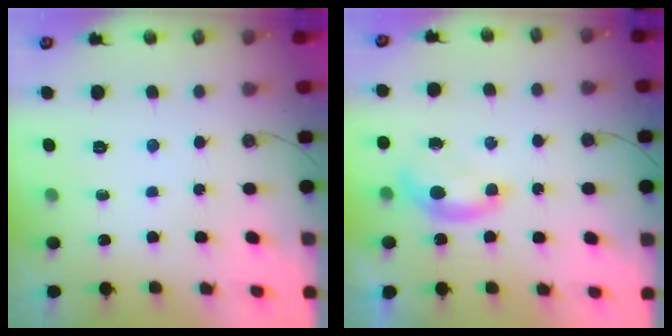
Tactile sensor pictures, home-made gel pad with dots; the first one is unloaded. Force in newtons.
{"total": 1.2, "press": 1.1, "slide": 0.5}